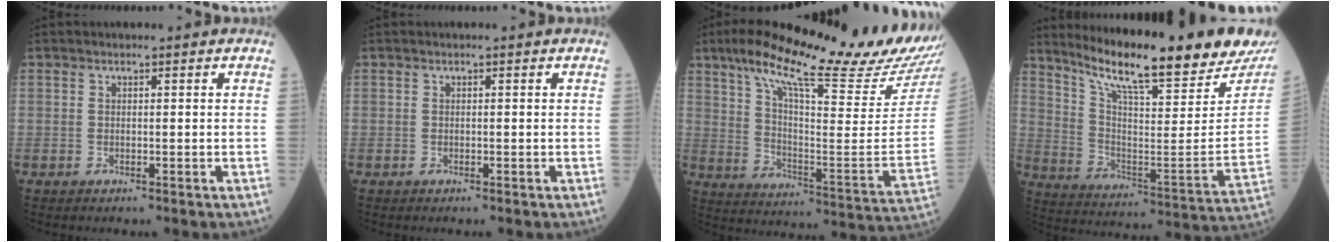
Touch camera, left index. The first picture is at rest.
{"total": 0.0}
{"total": 27.0, "force": [22.7, 1.4, 14.6], "torque": [-0.241, -0.058, 0.314]}
{"total": 24.6, "force": [20.9, 1.6, 12.9], "torque": [-0.218, -0.069, 0.302]}